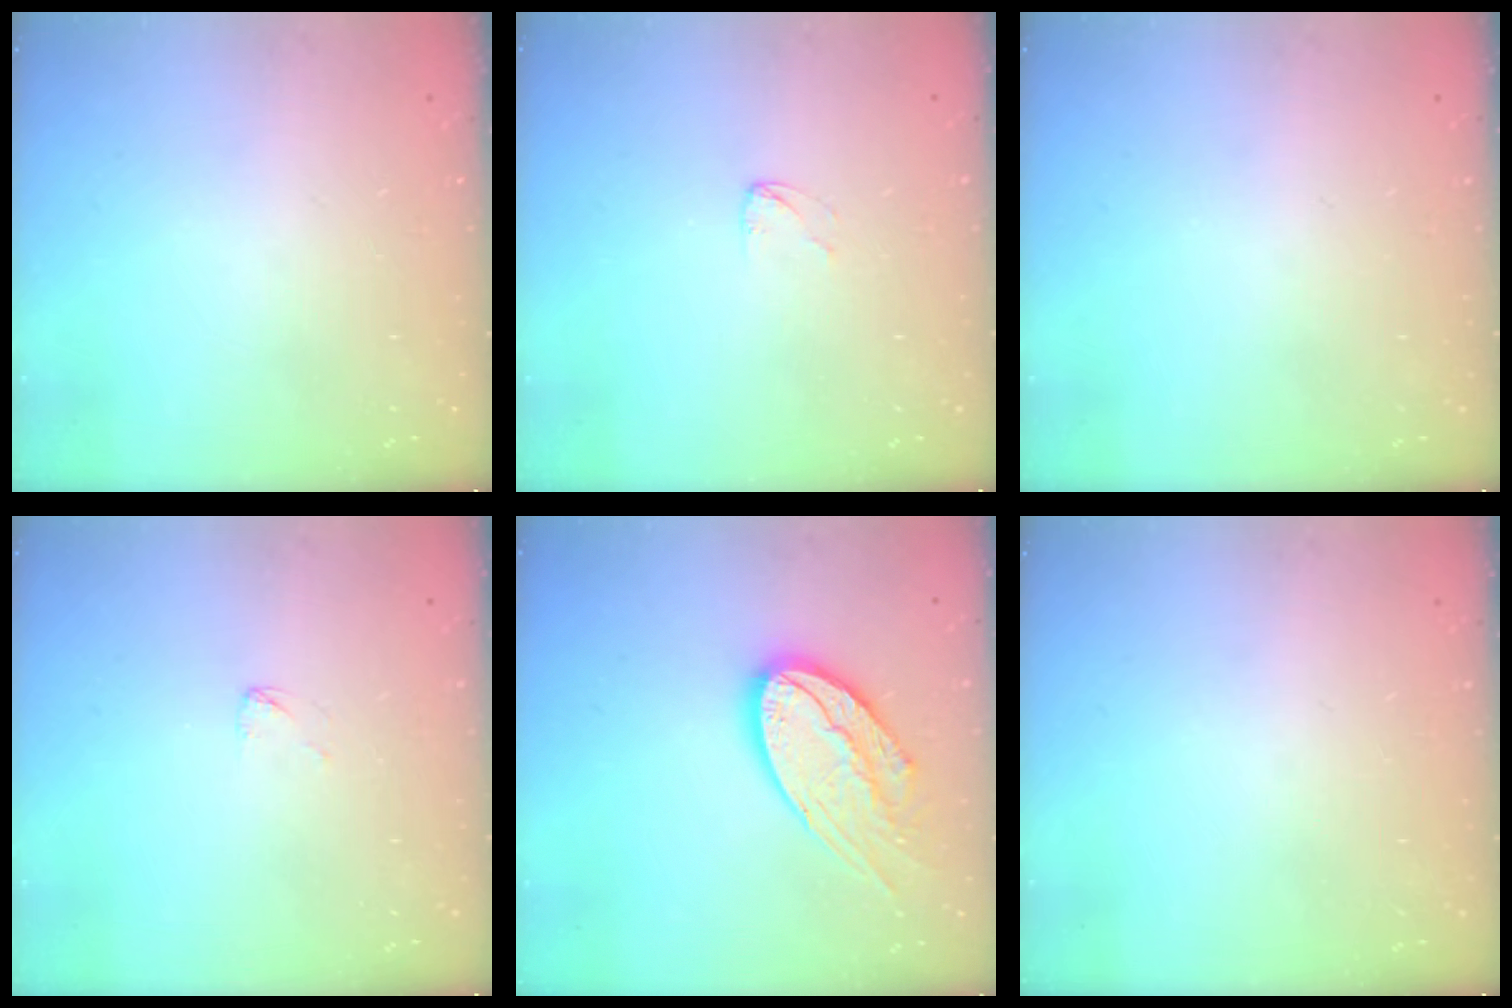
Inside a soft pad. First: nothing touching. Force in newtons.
{"total": 2.2, "press": 2.2, "slide": 0.1}
{"total": 0.0}
{"total": 1.9, "press": 1.9, "slide": 0.1}
{"total": 18.4, "press": 18.3, "slide": 1.6}
{"total": 0.0}